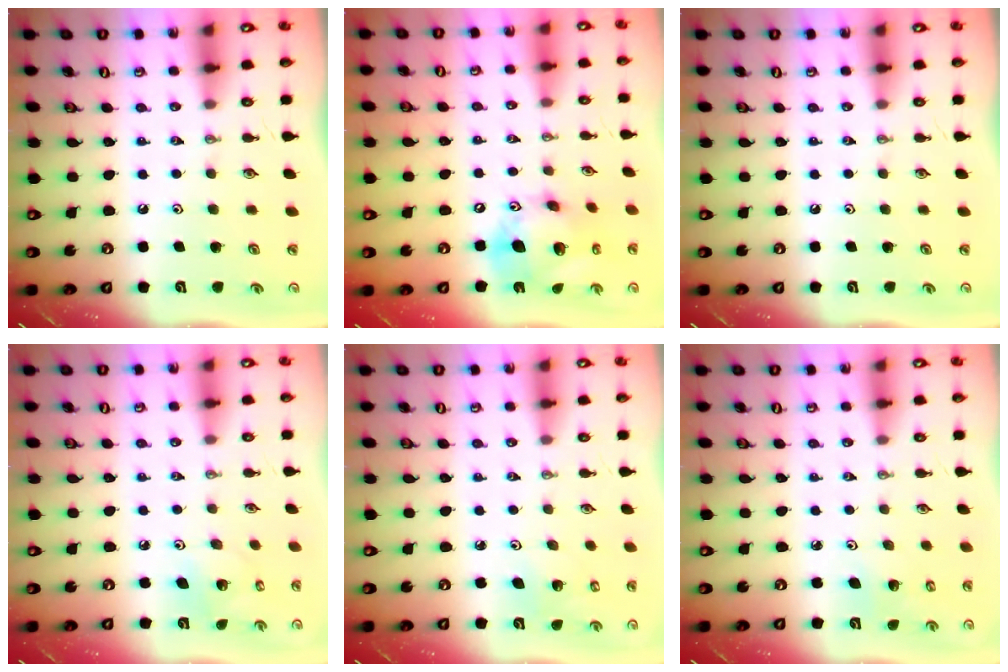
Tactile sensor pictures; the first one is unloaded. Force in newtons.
{"total": 16.9, "press": 16.6, "slide": 3.2}
{"total": 0.0}
{"total": 4.4, "press": 4.4, "slide": 0.2}
{"total": 4.7, "press": 4.6, "slide": 1.2}
{"total": 3.6, "press": 3.3, "slide": 1.4}